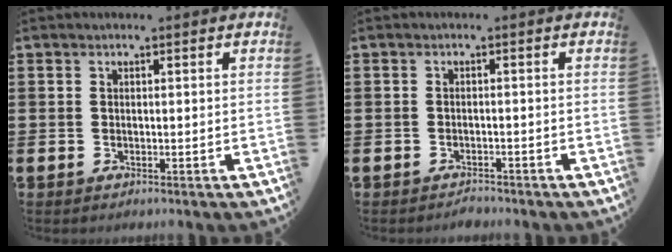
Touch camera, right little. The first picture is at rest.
{"total": 1.0, "force": [-1.0, 0.1, 0.0], "torque": [-0.003, 0.002, -0.022]}